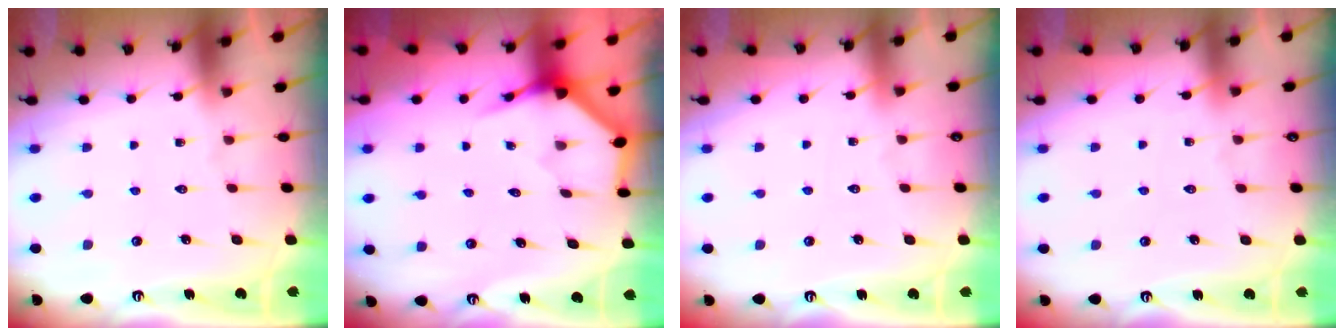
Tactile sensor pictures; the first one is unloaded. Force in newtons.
{"total": 4.0, "press": 4.0, "slide": 0.3}
{"total": 2.2, "press": 2.2, "slide": 0.3}
{"total": 3.9, "press": 3.8, "slide": 0.5}